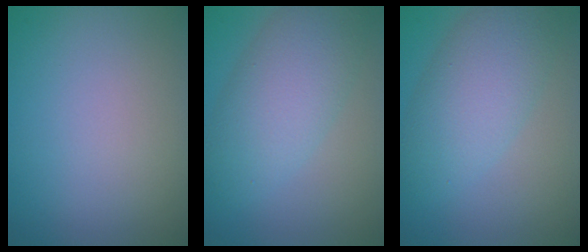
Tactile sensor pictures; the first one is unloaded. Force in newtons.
{"total": 5.7, "press": 5.7, "slide": 0.2}
{"total": 5.6, "press": 5.5, "slide": 0.1}